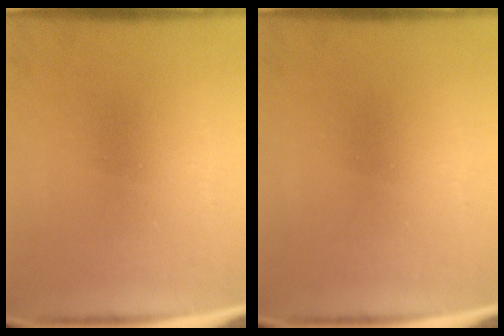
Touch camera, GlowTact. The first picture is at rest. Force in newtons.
{"total": 0.0}